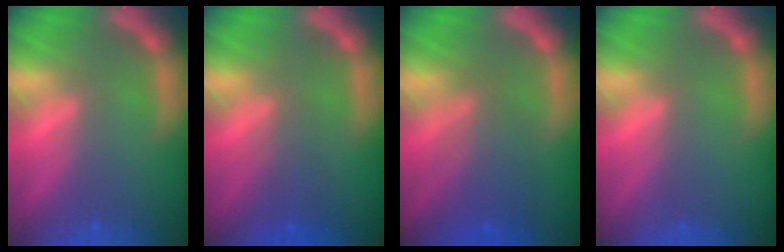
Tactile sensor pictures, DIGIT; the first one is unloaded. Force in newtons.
{"total": 2.5}
{"total": 5.0}
{"total": 0.0}